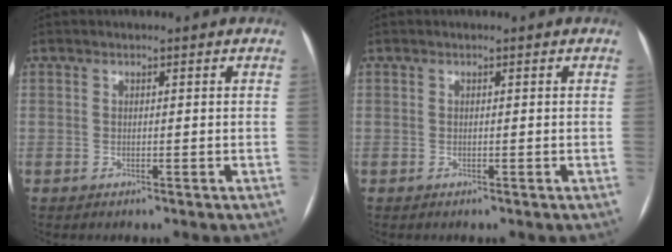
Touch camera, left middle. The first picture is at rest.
{"total": 0.0}